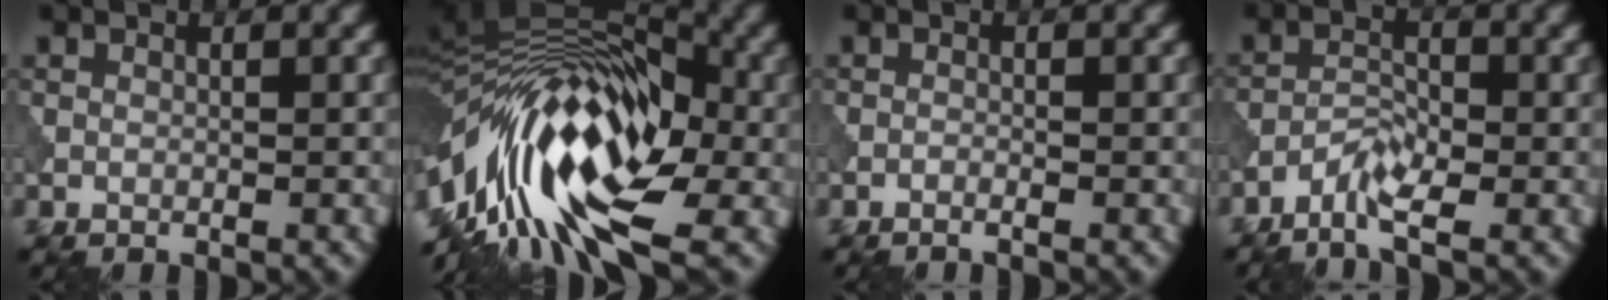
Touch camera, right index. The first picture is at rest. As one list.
[{"total": 15.6, "force": [-4.9, 7.1, 12.9], "torque": [-0.218, 0.031, -0.107]}, {"total": 0.6, "force": [-0.5, 0.0, 0.4], "torque": [-0.006, 0.000, -0.011]}, {"total": 2.8, "force": [-2.1, 0.6, 1.7], "torque": [-0.034, 0.004, -0.047]}]